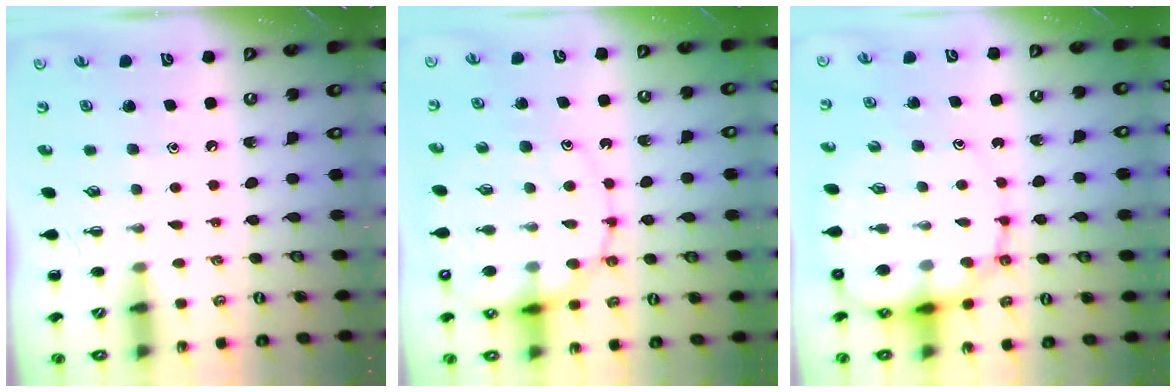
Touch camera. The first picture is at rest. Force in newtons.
{"total": 15.3, "press": 15.0, "slide": 3.0}
{"total": 14.6, "press": 14.1, "slide": 3.7}